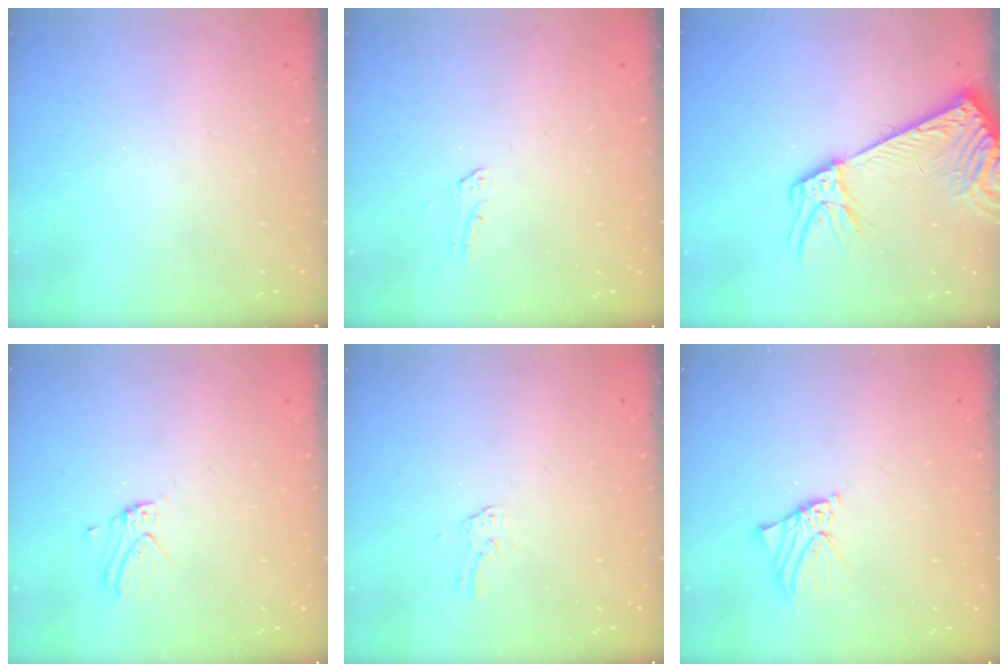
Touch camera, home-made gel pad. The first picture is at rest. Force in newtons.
{"total": 1.9, "press": 1.9, "slide": 0.1}
{"total": 9.3, "press": 8.9, "slide": 2.5}
{"total": 2.2, "press": 2.2, "slide": 0.3}
{"total": 1.9, "press": 1.9, "slide": 0.1}
{"total": 3.3, "press": 3.3, "slide": 0.5}